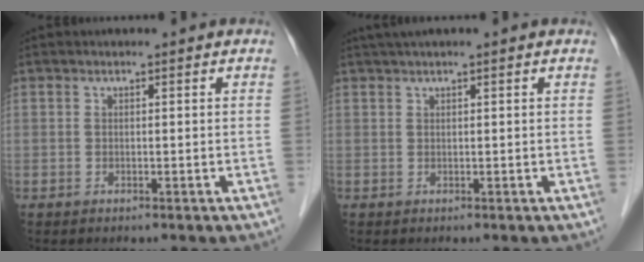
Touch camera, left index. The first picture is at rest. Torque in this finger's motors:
{"motor_torque": [0.02, -0.17, 0.31, 0.08]}